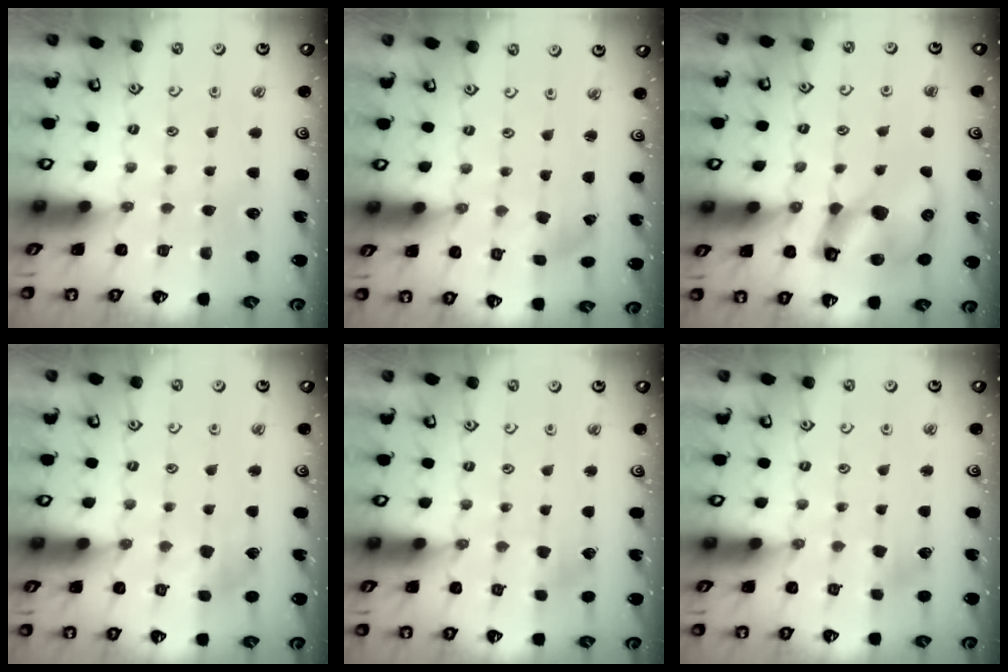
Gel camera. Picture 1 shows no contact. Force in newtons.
{"total": 0.7, "press": 0.7, "slide": 0.1}
{"total": 15.8, "press": 15.6, "slide": 2.2}
{"total": 4.3, "press": 4.3, "slide": 0.5}
{"total": 1.5, "press": 1.5, "slide": 0.2}
{"total": 2.3, "press": 2.3, "slide": 0.4}